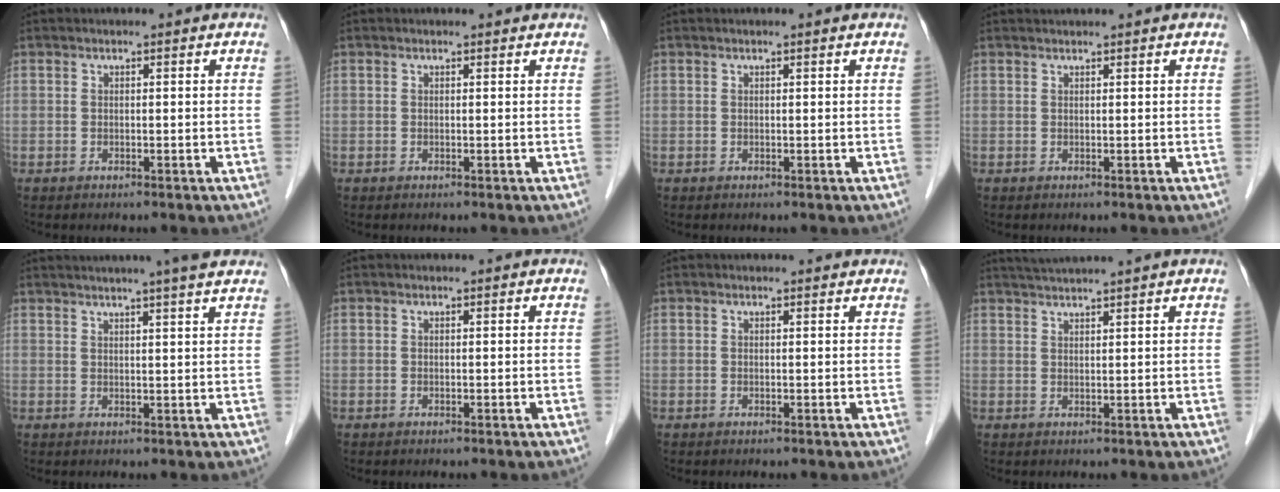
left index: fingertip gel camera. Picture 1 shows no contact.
{"total": 0.7, "force": [0.7, 0.1, 0.0], "torque": [-0.007, -0.001, 0.004]}
{"total": 0.0}
{"total": 1.0, "force": [0.9, -0.3, 0.4], "torque": [-0.008, 0.012, 0.025]}
{"total": 9.1, "force": [7.8, -0.6, 4.8], "torque": [-0.073, 0.020, 0.087]}
{"total": 0.0}
{"total": 0.9, "force": [0.9, 0.1, 0.0], "torque": [-0.009, -0.002, 0.007]}
{"total": 4.3, "force": [3.7, -1.4, 1.6], "torque": [-0.023, 0.018, 0.069]}